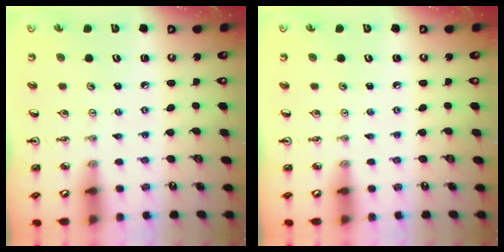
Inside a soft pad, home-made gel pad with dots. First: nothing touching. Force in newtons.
{"total": 0.0}